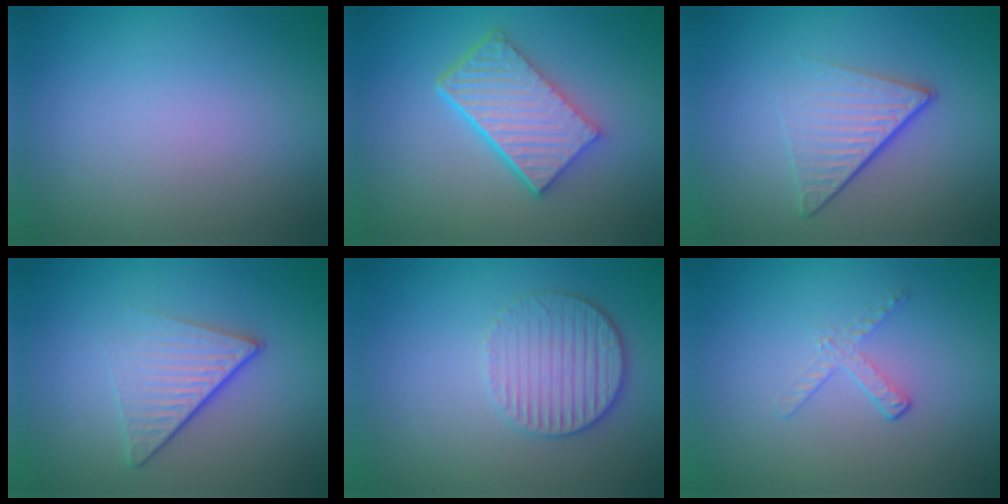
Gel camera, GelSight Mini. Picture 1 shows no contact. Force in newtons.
{"total": 6.0, "press": 4.4, "slide": 4.1}
{"total": 4.6, "press": 2.8, "slide": 3.6}
{"total": 4.4, "press": 2.8, "slide": 3.4}
{"total": 3.4, "press": 3.2, "slide": 1.1}
{"total": 1.2, "press": 0.4, "slide": 1.2}